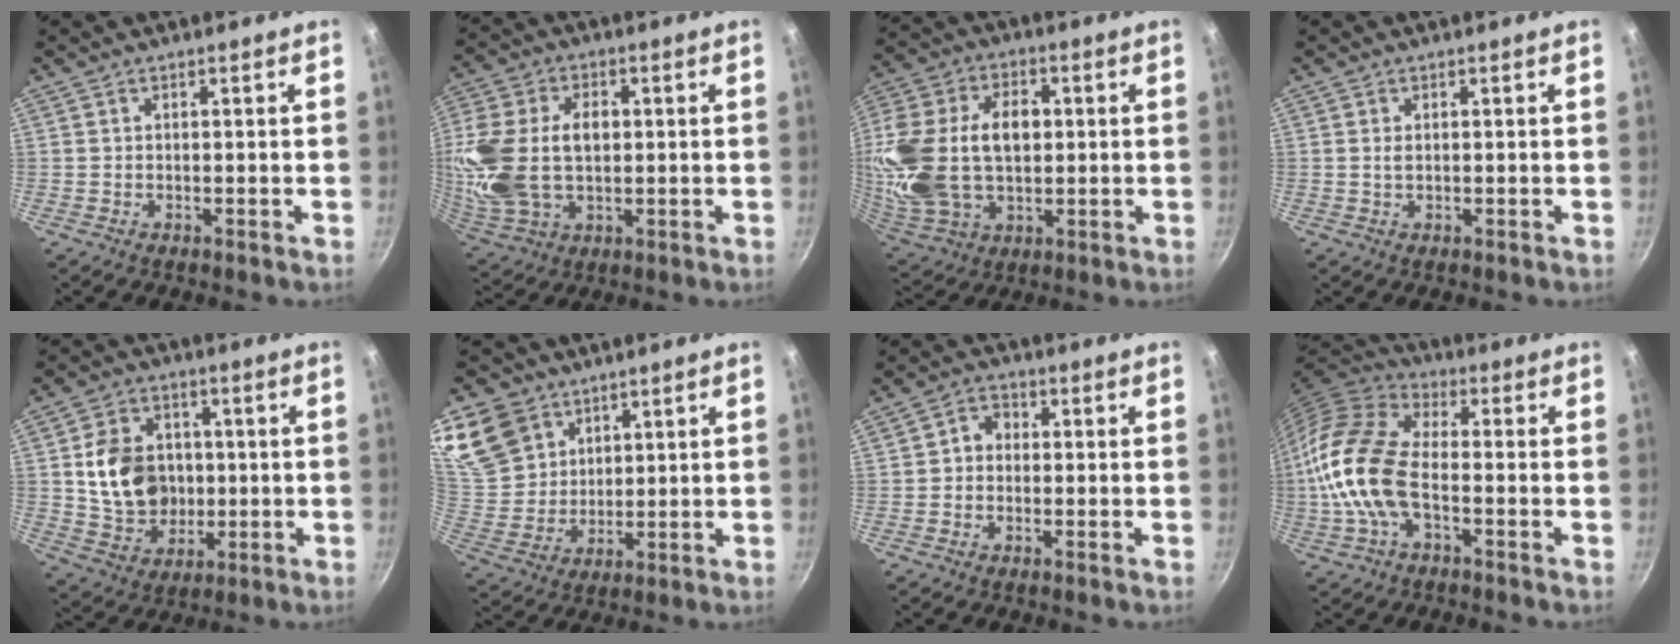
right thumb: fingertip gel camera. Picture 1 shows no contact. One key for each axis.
{"total": 18.9, "fx": 1.5, "fy": 12.6, "fz": 14.0, "tx": -0.295, "ty": 0.004, "tz": 0.033}
{"total": 24.7, "fx": 2.3, "fy": 16.5, "fz": 18.2, "tx": -0.379, "ty": 0.022, "tz": 0.046}
{"total": 1.1, "fx": 0.2, "fy": 0.6, "fz": 0.9, "tx": -0.018, "ty": 0.001, "tz": 0.004}
{"total": 13.8, "fx": 0.7, "fy": 11.3, "fz": 7.9, "tx": -0.112, "ty": 0.006, "tz": 0.022}
{"total": 15.1, "fx": 8.5, "fy": 11.2, "fz": 5.5, "tx": -0.098, "ty": -0.030, "tz": 0.172}
{"total": 4.0, "fx": 0.0, "fy": 3.4, "fz": 2.1, "tx": -0.014, "ty": 0.008, "tz": -0.011}
{"total": 15.1, "fx": -2.8, "fy": 8.1, "fz": 12.4, "tx": -0.237, "ty": 0.033, "tz": -0.070}